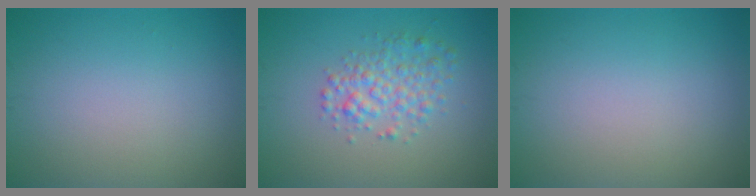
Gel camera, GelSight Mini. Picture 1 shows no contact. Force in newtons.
{"total": 3.1, "press": 3.1, "slide": 0.1}
{"total": 0.0}